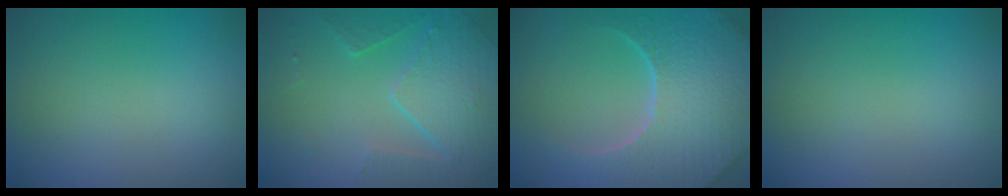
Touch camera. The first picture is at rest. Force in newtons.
{"total": 5.2, "press": 3.6, "slide": 3.7}
{"total": 7.8, "press": 7.5, "slide": 2.1}
{"total": 0.0}